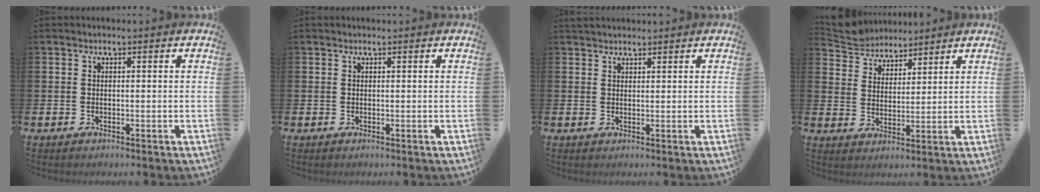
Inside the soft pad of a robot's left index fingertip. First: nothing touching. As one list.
[{"total": 0.0}, {"total": 1.9, "force": [1.8, 0.6, 0.1], "torque": [0.006, -0.003, 0.032]}, {"total": 5.1, "force": [4.9, 1.4, -0.3], "torque": [-0.022, -0.026, 0.089]}]